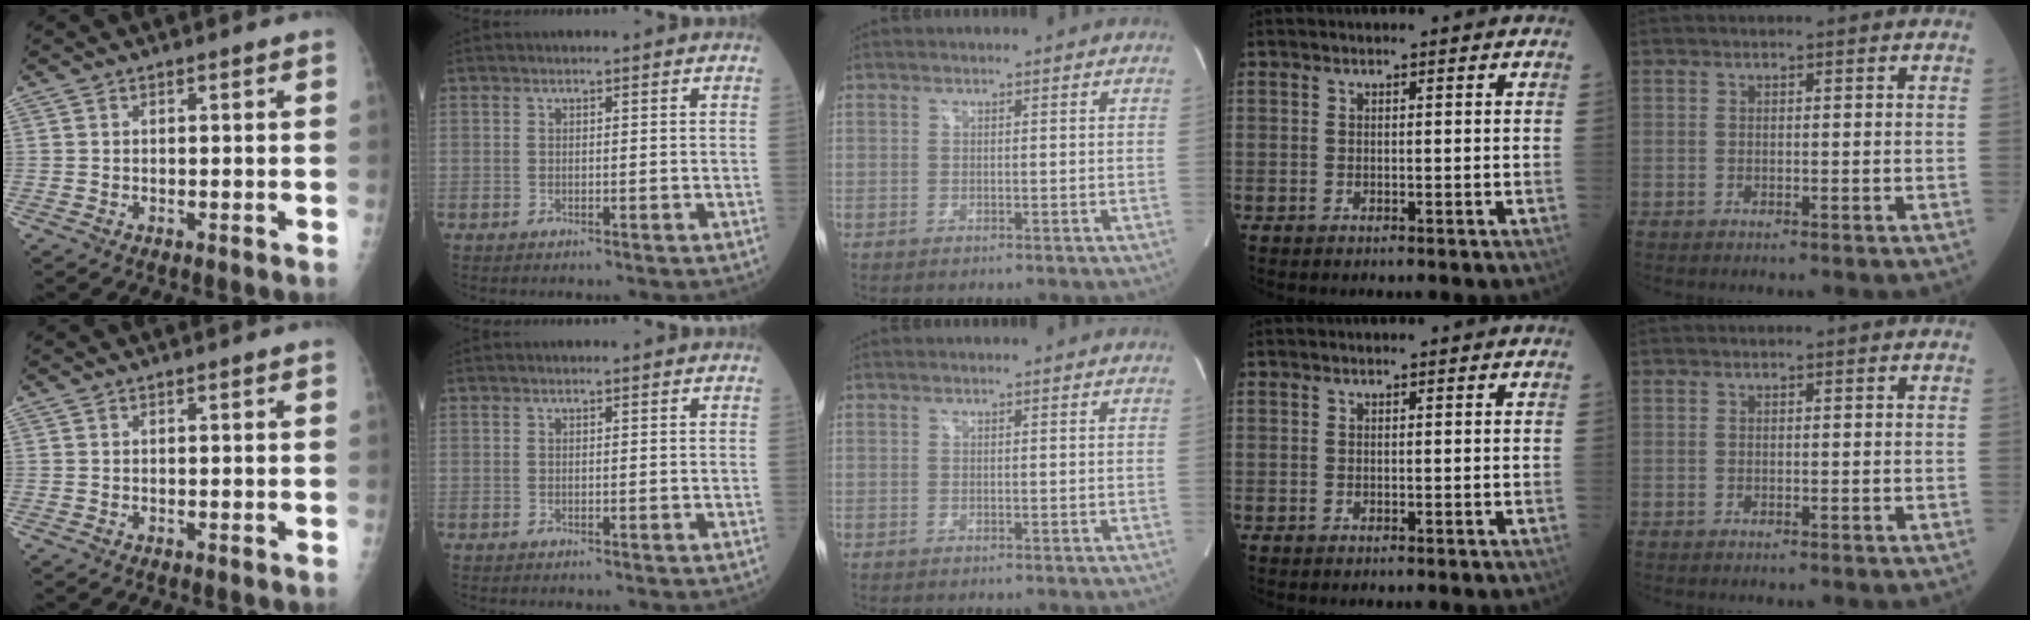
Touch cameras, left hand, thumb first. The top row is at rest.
{}